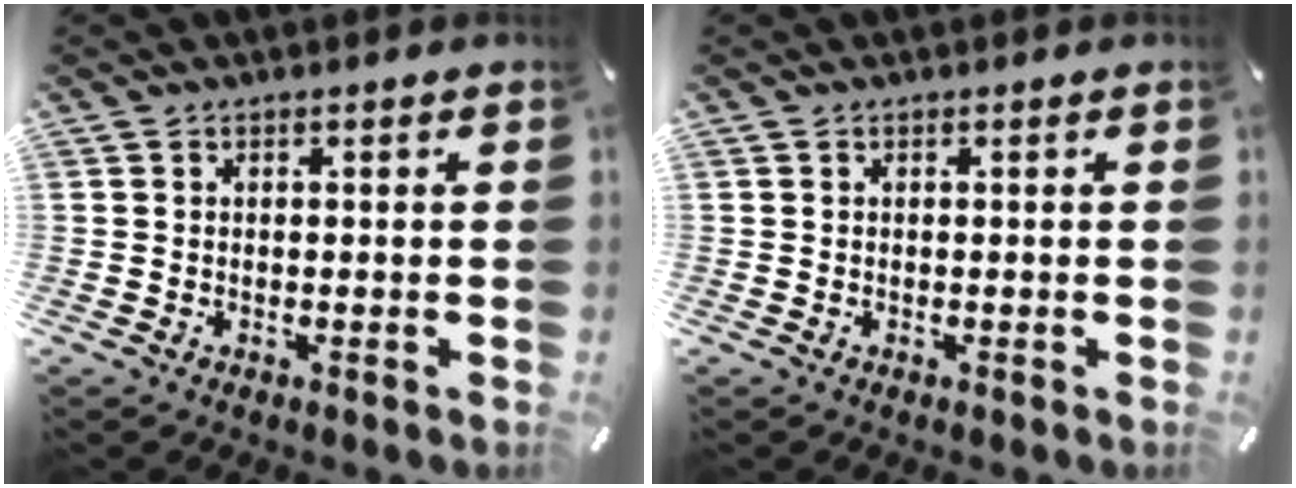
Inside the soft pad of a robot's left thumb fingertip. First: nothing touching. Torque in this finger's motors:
{"motor_torque": [-0.04, -0.04, -0.04, 0.04, -0.01]}